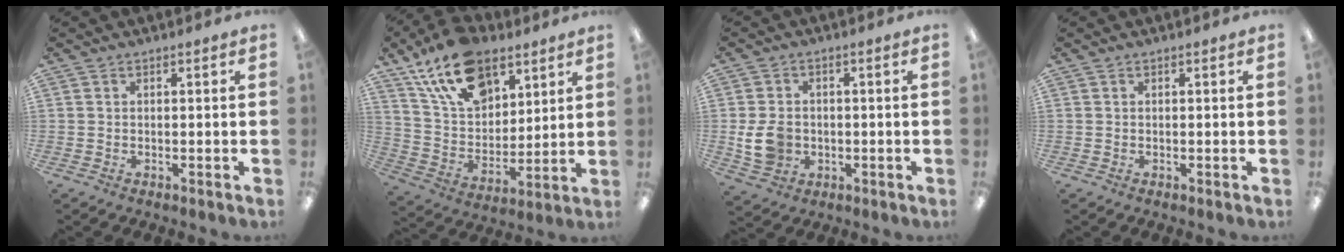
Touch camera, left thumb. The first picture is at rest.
{"total": 19.4, "force": [12.3, 11.2, 9.9], "torque": [-0.179, -0.050, 0.226]}
{"total": 7.9, "force": [-1.1, 6.5, 4.4], "torque": [-0.086, 0.008, -0.019]}
{"total": 0.0}